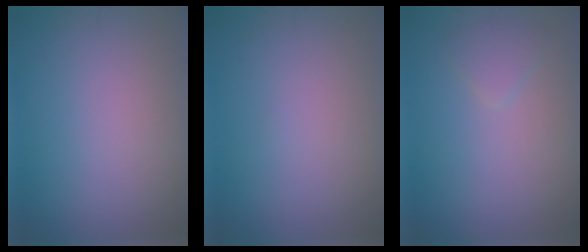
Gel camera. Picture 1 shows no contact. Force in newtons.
{"total": 0.0}
{"total": 1.2, "press": 1.2, "slide": 0.1}